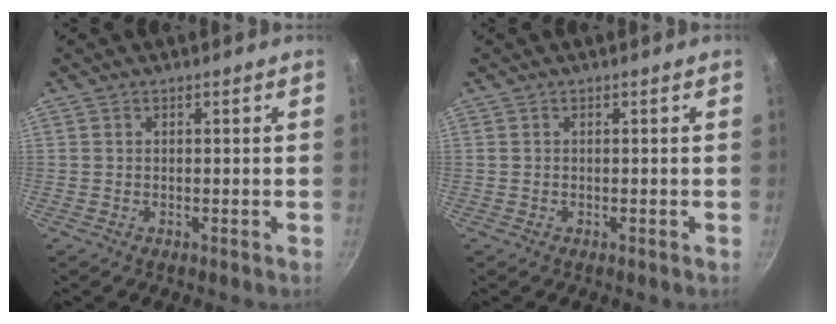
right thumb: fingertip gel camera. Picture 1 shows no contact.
{"total": 0.0}